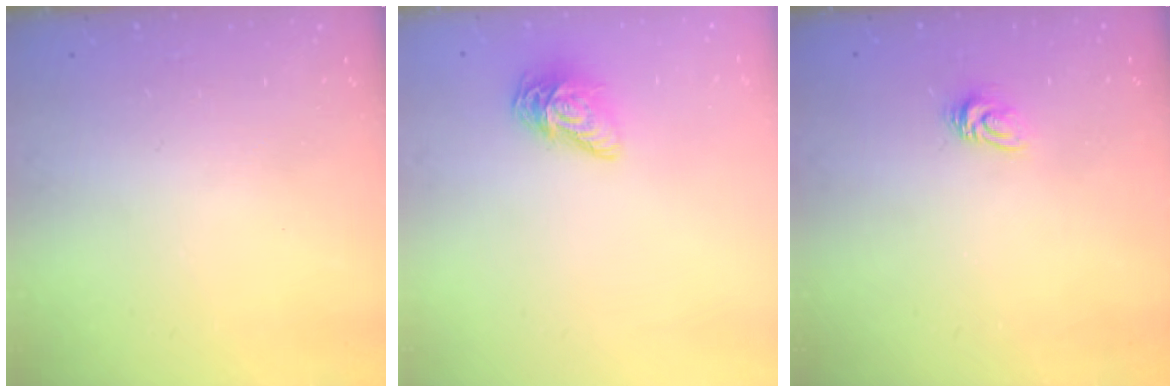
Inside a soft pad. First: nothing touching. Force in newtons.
{"total": 10.0, "press": 10.0, "slide": 0.8}
{"total": 3.8, "press": 3.8, "slide": 0.2}